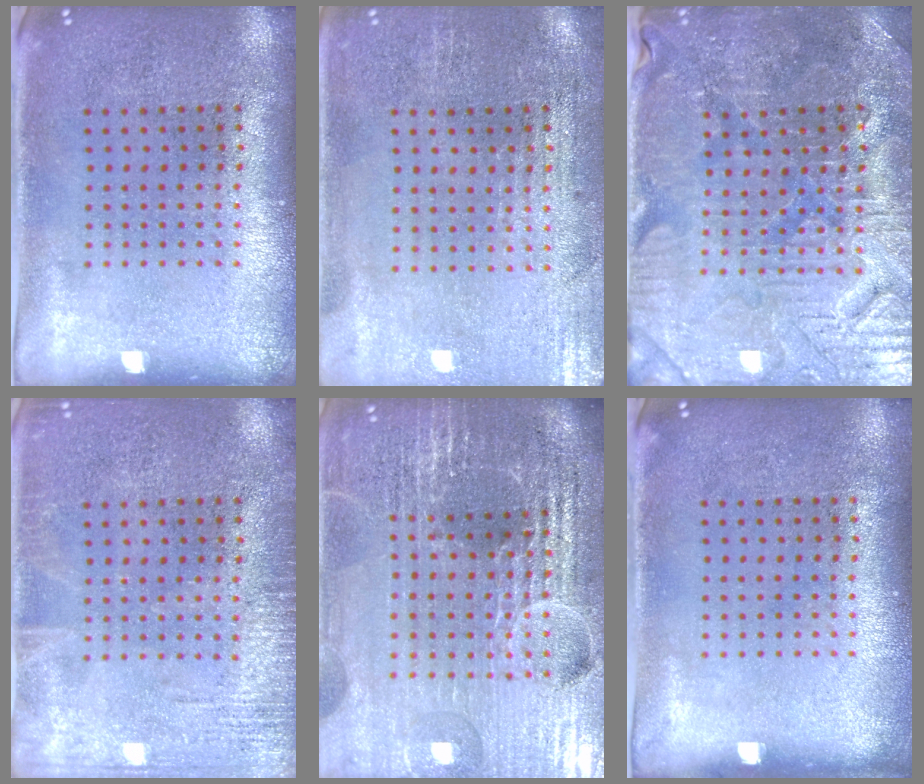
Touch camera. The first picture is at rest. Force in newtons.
{"total": 0.6, "press": 0.5, "slide": 0.4}
{"total": 3.6, "press": 3.6, "slide": 0.4}
{"total": 2.6, "press": 2.5, "slide": 0.3}
{"total": 6.7, "press": 5.8, "slide": 3.3}
{"total": 0.0}